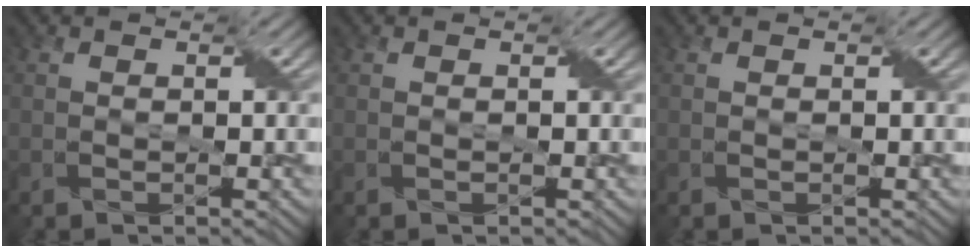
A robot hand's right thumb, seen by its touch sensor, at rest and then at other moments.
{"total": 0.0}
{"total": 0.0}